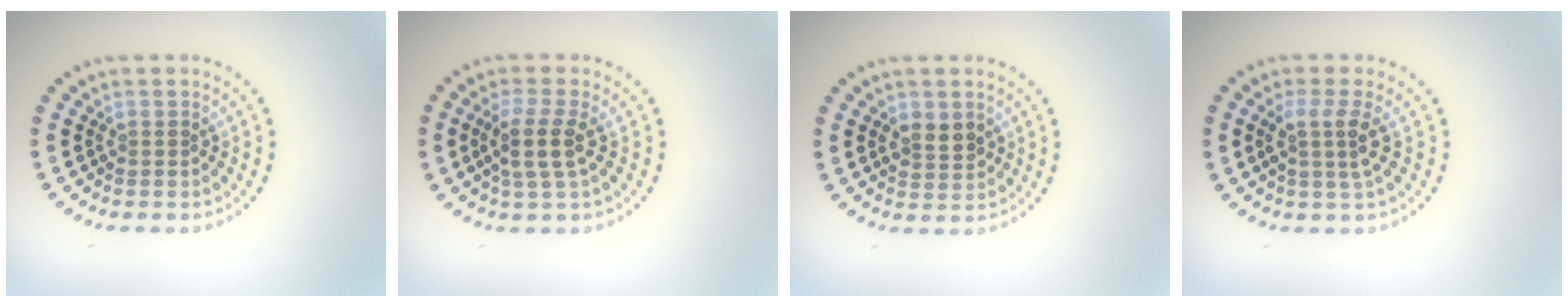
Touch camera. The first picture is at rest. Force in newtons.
{"total": 2.9, "press": 2.4, "slide": 1.6}
{"total": 2.1, "press": 2.0, "slide": 0.5}
{"total": 2.6, "press": 2.1, "slide": 1.6}